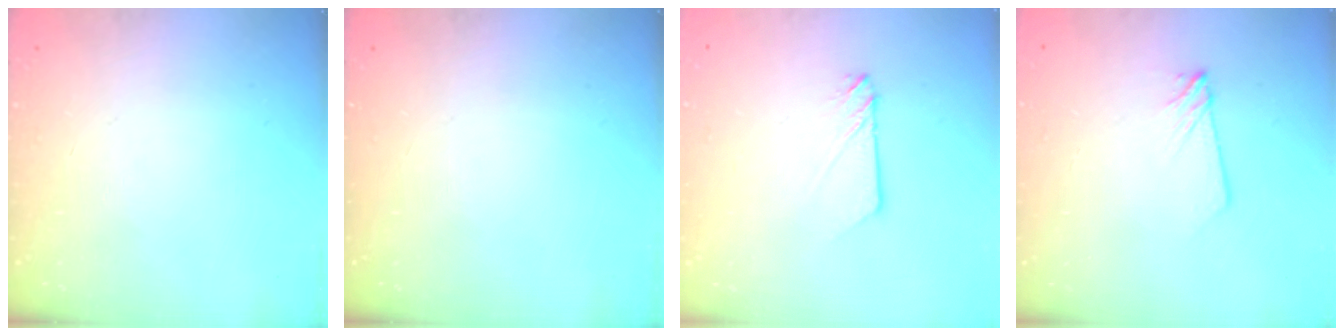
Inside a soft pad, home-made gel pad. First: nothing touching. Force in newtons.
{"total": 0.0}
{"total": 2.3, "press": 2.3, "slide": 0.3}
{"total": 3.8, "press": 3.7, "slide": 0.6}